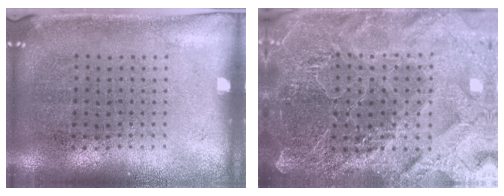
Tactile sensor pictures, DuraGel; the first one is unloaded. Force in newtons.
{"total": 6.1, "press": 5.3, "slide": 2.9}